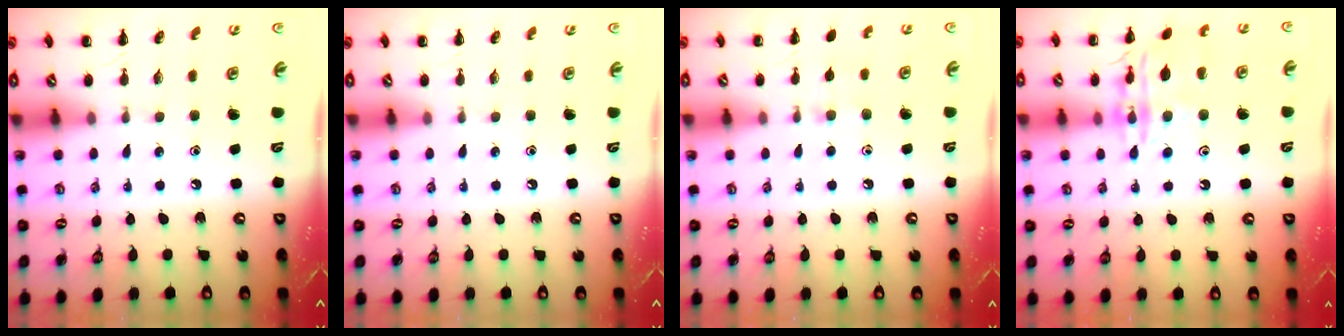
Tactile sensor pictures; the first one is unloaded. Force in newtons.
{"total": 0.0}
{"total": 5.2, "press": 5.0, "slide": 1.5}
{"total": 13.9, "press": 13.9, "slide": 0.9}